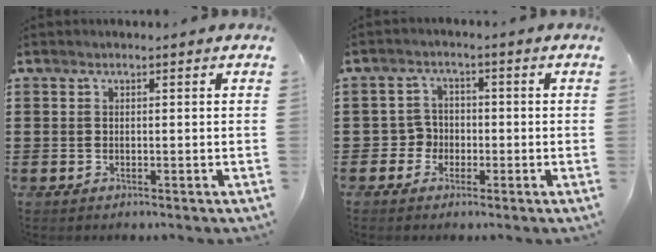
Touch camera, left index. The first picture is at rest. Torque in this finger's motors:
{"motor_torque": [-0.30, 0.71, -0.07, -0.02]}